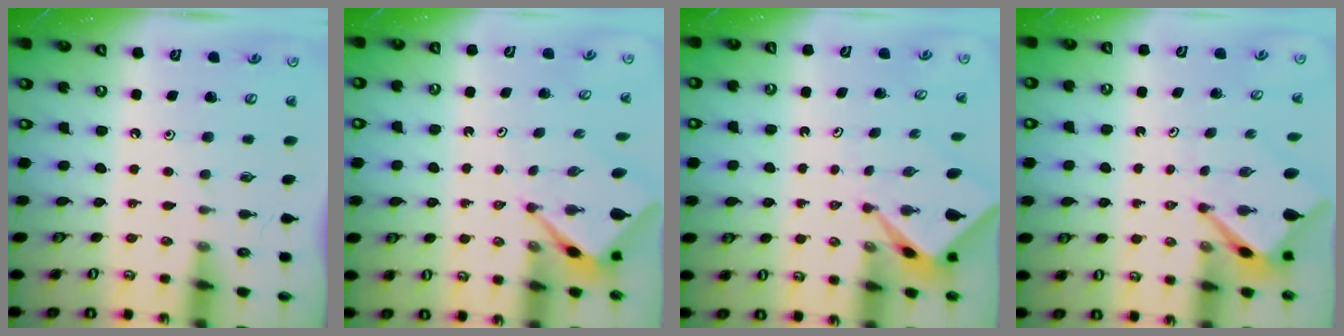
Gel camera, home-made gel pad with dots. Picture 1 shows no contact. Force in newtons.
{"total": 2.6, "press": 2.6, "slide": 0.1}
{"total": 2.3, "press": 2.3, "slide": 0.3}
{"total": 3.2, "press": 3.2, "slide": 0.2}